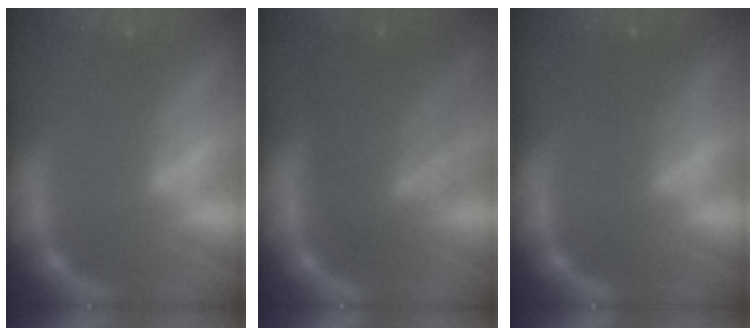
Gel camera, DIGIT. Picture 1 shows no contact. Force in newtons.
{"total": 8.1}
{"total": 2.0}